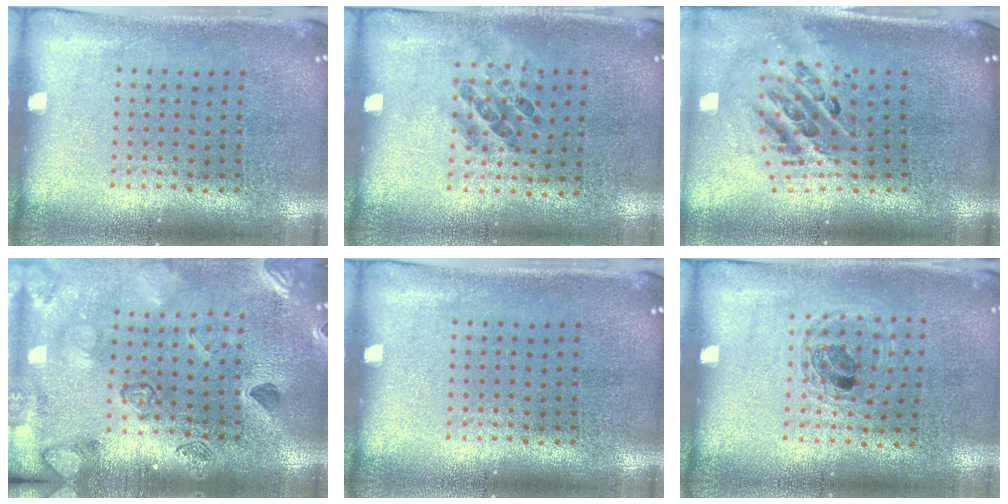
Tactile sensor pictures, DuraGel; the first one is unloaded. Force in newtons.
{"total": 1.0, "press": 0.7, "slide": 0.7}
{"total": 1.7, "press": 1.4, "slide": 1.0}
{"total": 2.3, "press": 2.3, "slide": 0.2}
{"total": 0.0}
{"total": 0.9, "press": 0.9, "slide": 0.2}